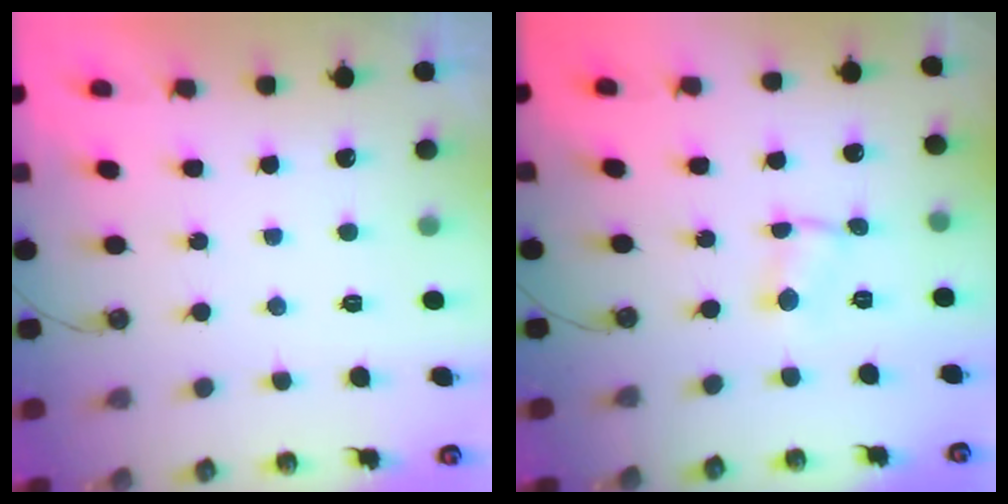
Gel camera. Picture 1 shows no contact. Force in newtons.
{"total": 1.2, "press": 1.2, "slide": 0.2}